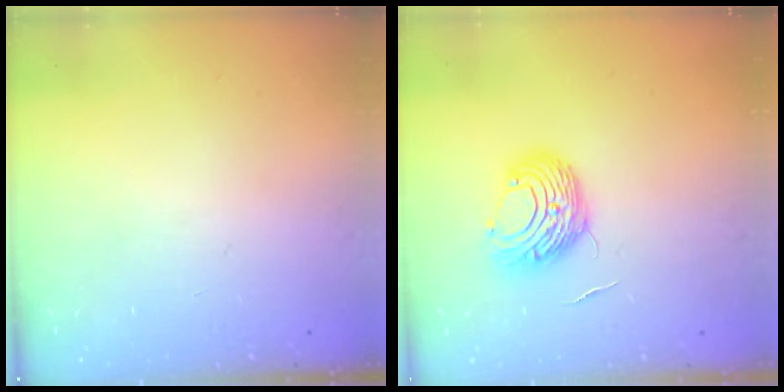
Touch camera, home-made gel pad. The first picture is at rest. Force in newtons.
{"total": 10.2, "press": 10.2, "slide": 0.8}